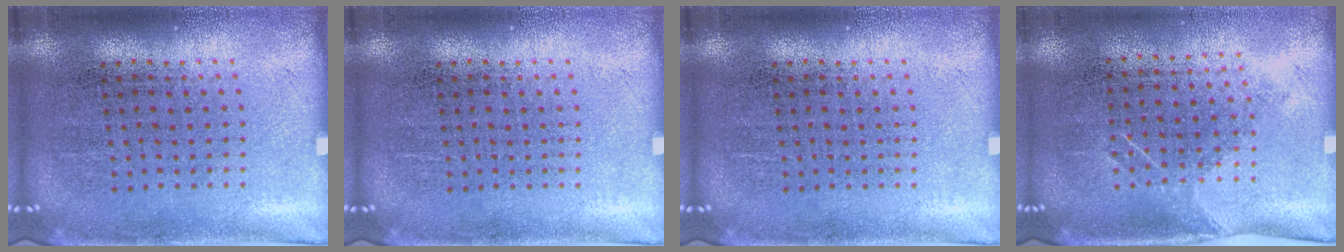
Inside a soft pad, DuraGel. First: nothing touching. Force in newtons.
{"total": 0.0}
{"total": 0.0}
{"total": 1.1, "press": 0.8, "slide": 0.7}